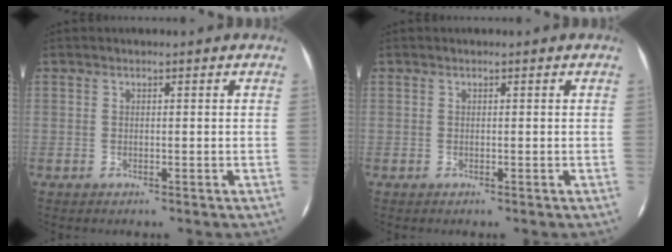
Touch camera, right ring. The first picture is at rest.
{"total": 0.0}